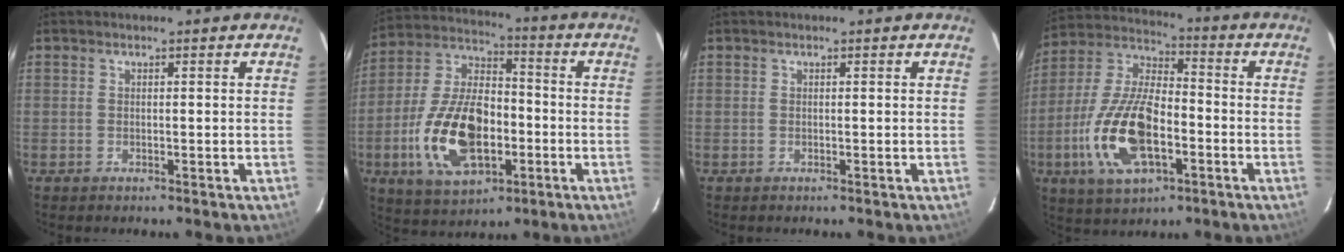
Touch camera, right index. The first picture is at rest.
{"total": 18.8, "force": [-5.3, 10.2, 14.9], "torque": [-0.311, 0.005, -0.085]}
{"total": 0.0}
{"total": 18.2, "force": [-5.8, 8.3, 15.2], "torque": [-0.325, -0.005, -0.105]}